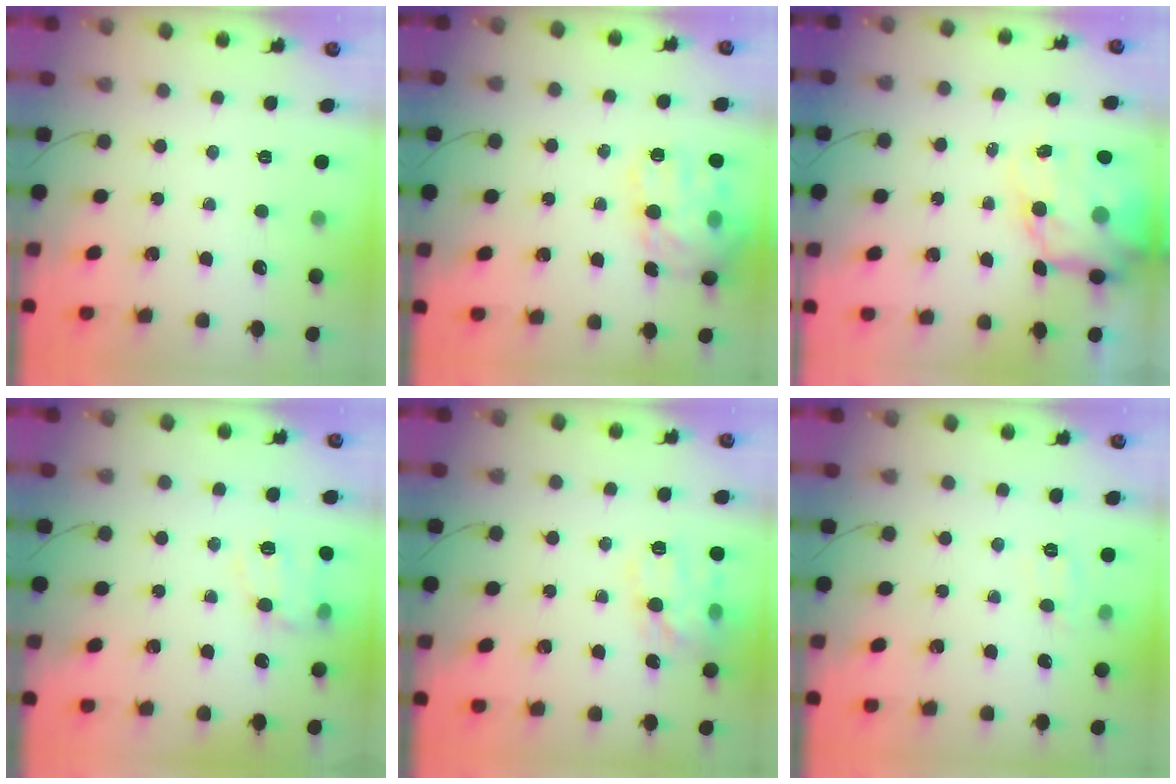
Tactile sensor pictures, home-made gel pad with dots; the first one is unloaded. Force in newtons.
{"total": 17.6, "press": 17.5, "slide": 1.3}
{"total": 13.7, "press": 13.3, "slide": 3.5}
{"total": 9.4, "press": 9.3, "slide": 0.6}
{"total": 13.1, "press": 13.1, "slide": 0.5}
{"total": 6.6, "press": 6.3, "slide": 1.6}